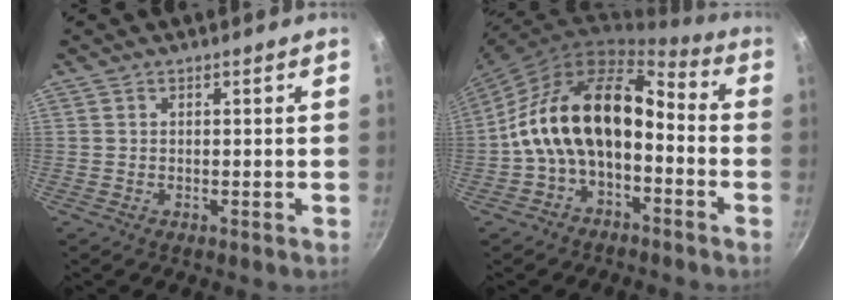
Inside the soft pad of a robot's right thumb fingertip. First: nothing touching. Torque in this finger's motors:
{"motor_torque": [2.50, 2.51, 1.51, -1.26, 0.76]}